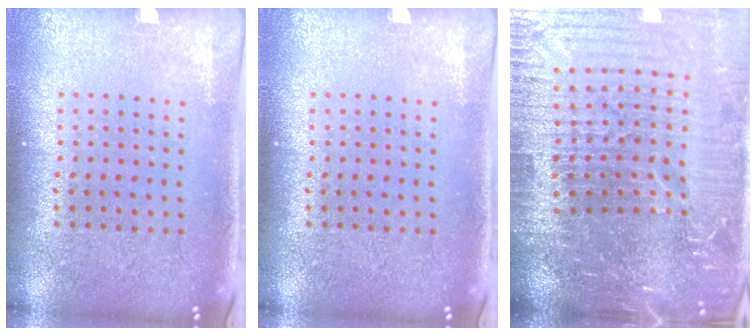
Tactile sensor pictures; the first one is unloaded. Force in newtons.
{"total": 0.0}
{"total": 6.9, "press": 6.0, "slide": 3.4}